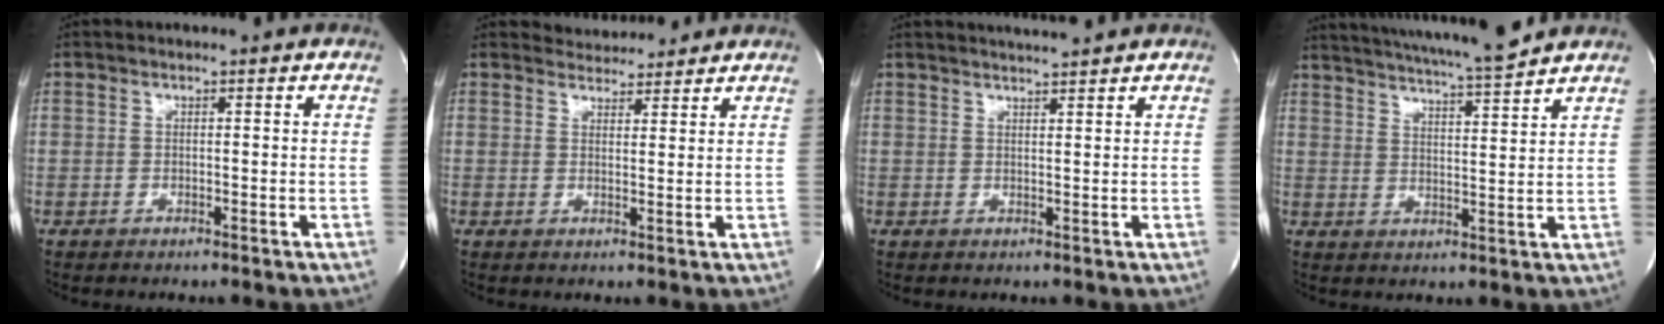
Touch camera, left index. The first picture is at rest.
{"total": 3.6, "force": [3.6, 0.7, -0.1], "torque": [-0.006, 0.008, 0.053]}
{"total": 3.5, "force": [3.3, -0.7, 1.0], "torque": [-0.017, 0.005, 0.048]}
{"total": 13.0, "force": [11.9, -0.8, 5.2], "torque": [-0.096, -0.011, 0.174]}